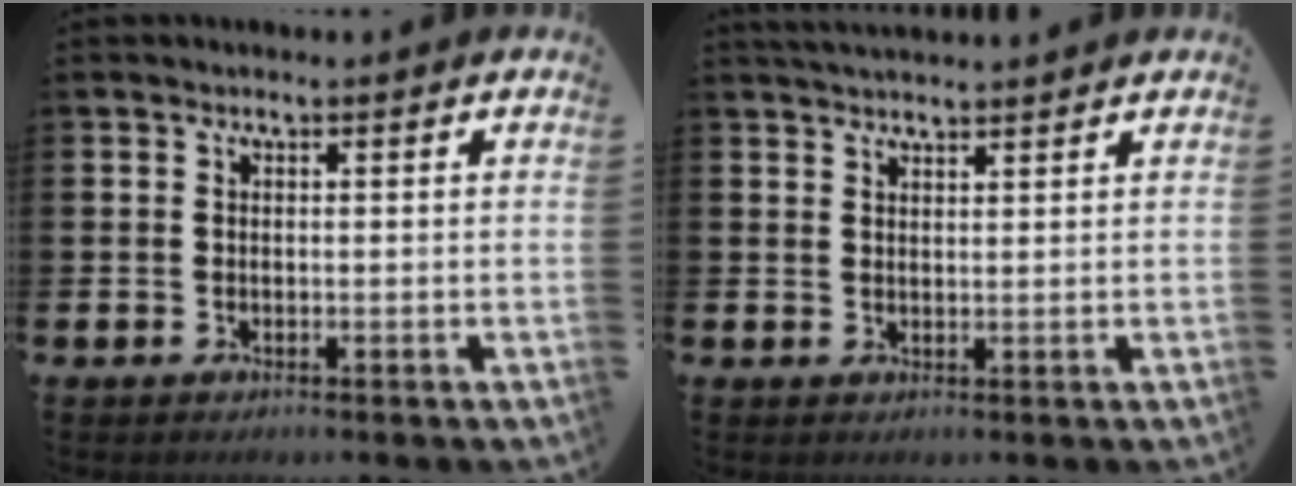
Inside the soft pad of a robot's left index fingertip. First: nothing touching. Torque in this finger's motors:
{"motor_torque": [0.91, -1.22, 0.11, 0.03]}